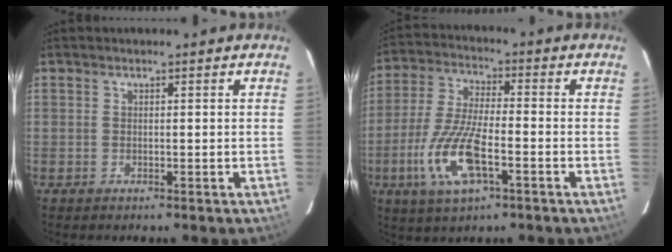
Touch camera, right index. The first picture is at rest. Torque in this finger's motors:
{"motor_torque": [1.56, -0.58, 0.86, 0.21]}